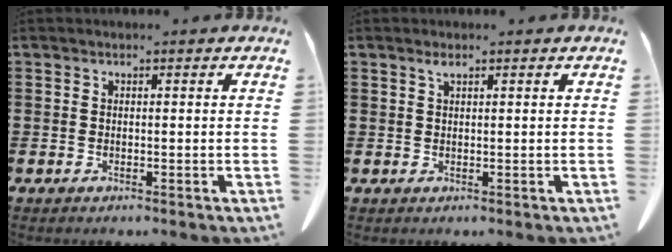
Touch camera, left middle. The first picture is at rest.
{"total": 1.0, "force": [0.7, 0.2, 0.7], "torque": [-0.016, 0.001, 0.012]}